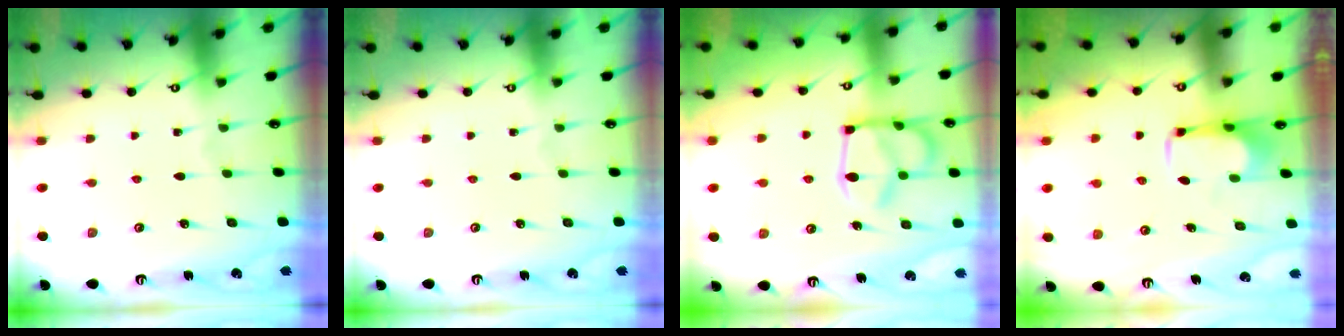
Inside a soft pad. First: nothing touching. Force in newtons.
{"total": 0.0}
{"total": 8.6, "press": 8.5, "slide": 1.6}
{"total": 2.0, "press": 2.0, "slide": 0.3}